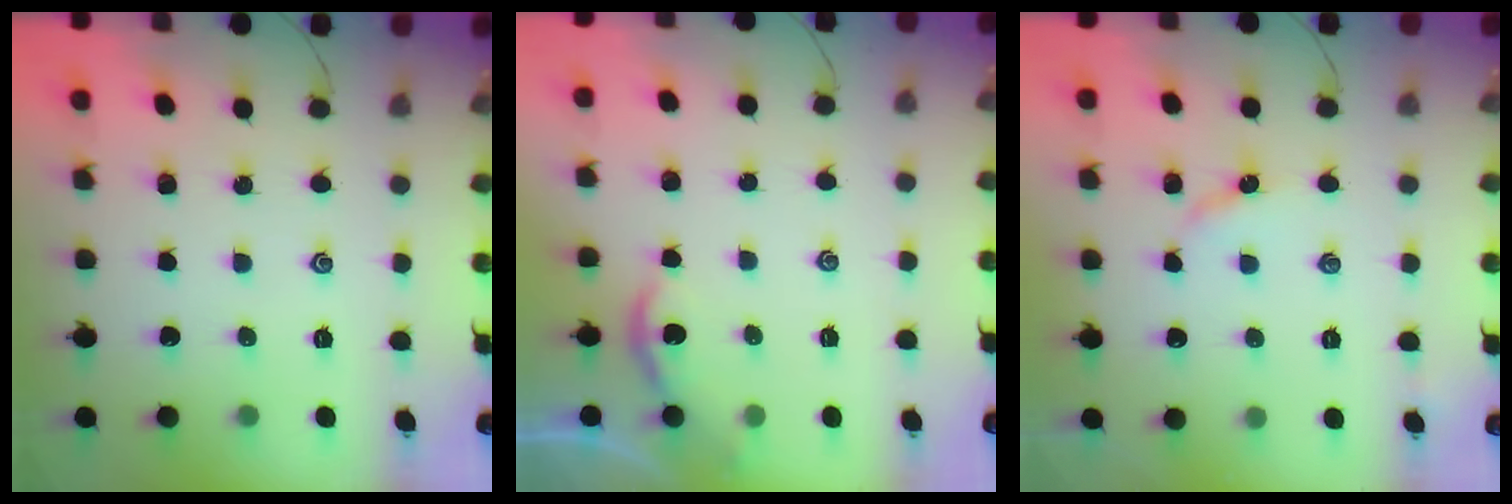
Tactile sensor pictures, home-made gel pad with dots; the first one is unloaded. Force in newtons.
{"total": 2.0, "press": 2.0, "slide": 0.2}
{"total": 4.5, "press": 4.5, "slide": 0.6}